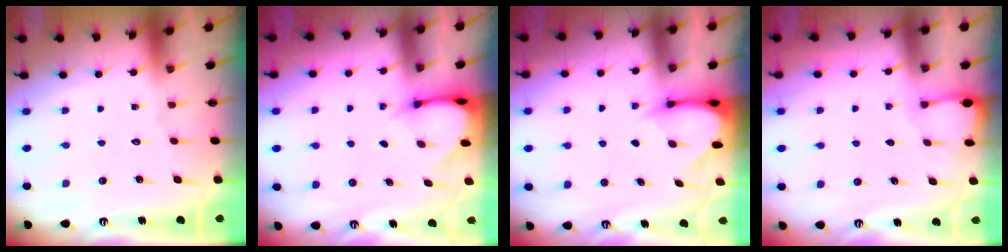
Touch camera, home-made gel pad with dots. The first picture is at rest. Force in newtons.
{"total": 3.1, "press": 3.1, "slide": 0.2}
{"total": 3.5, "press": 3.5, "slide": 0.3}
{"total": 2.0, "press": 2.0, "slide": 0.2}